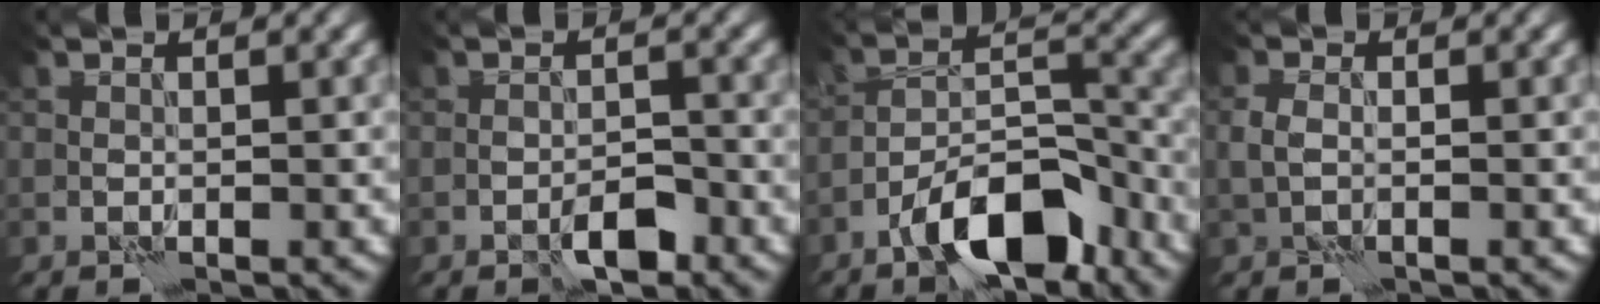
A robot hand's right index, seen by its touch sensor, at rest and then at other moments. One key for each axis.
{"total": 2.5, "fx": -1.7, "fy": 0.8, "fz": 1.7, "tx": -0.022, "ty": 0.007, "tz": -0.026}
{"total": 8.2, "fx": -5.4, "fy": 2.8, "fz": 5.4, "tx": -0.080, "ty": 0.009, "tz": -0.096}
{"total": 0.5, "fx": 0.3, "fy": 0.1, "fz": 0.4, "tx": -0.016, "ty": 0.001, "tz": 0.005}